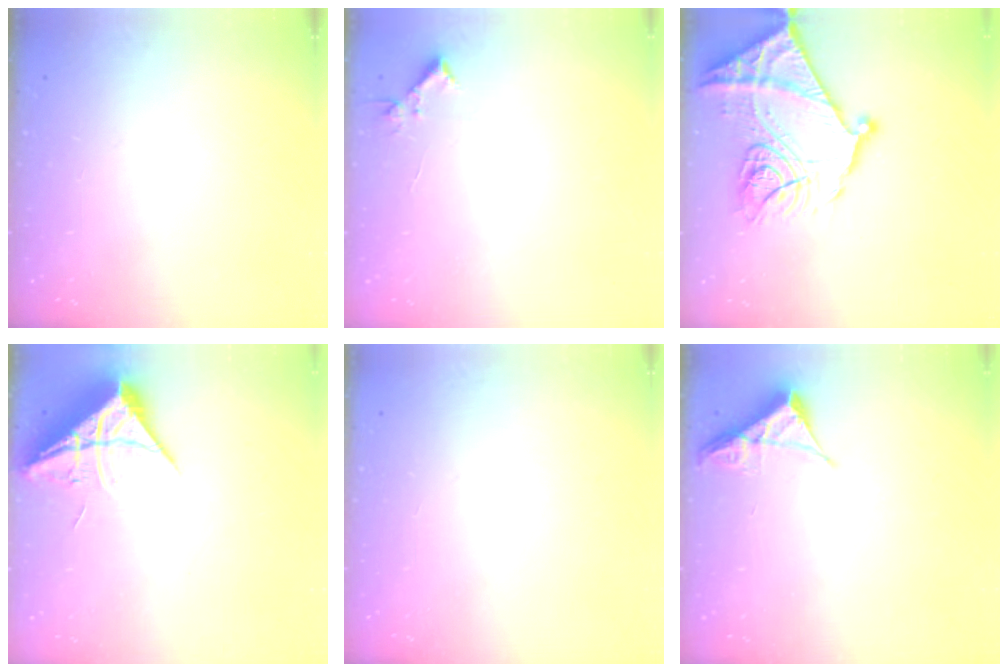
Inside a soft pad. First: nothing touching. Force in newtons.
{"total": 4.4, "press": 4.4, "slide": 0.5}
{"total": 25.4, "press": 25.3, "slide": 2.5}
{"total": 9.4, "press": 9.3, "slide": 1.0}
{"total": 0.0}
{"total": 4.8, "press": 4.8, "slide": 0.7}